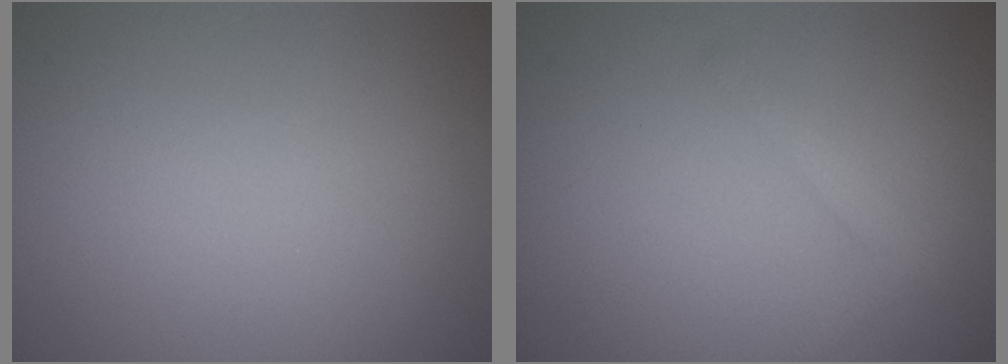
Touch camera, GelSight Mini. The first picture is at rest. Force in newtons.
{"total": 1.4, "press": 1.4, "slide": 0.1}